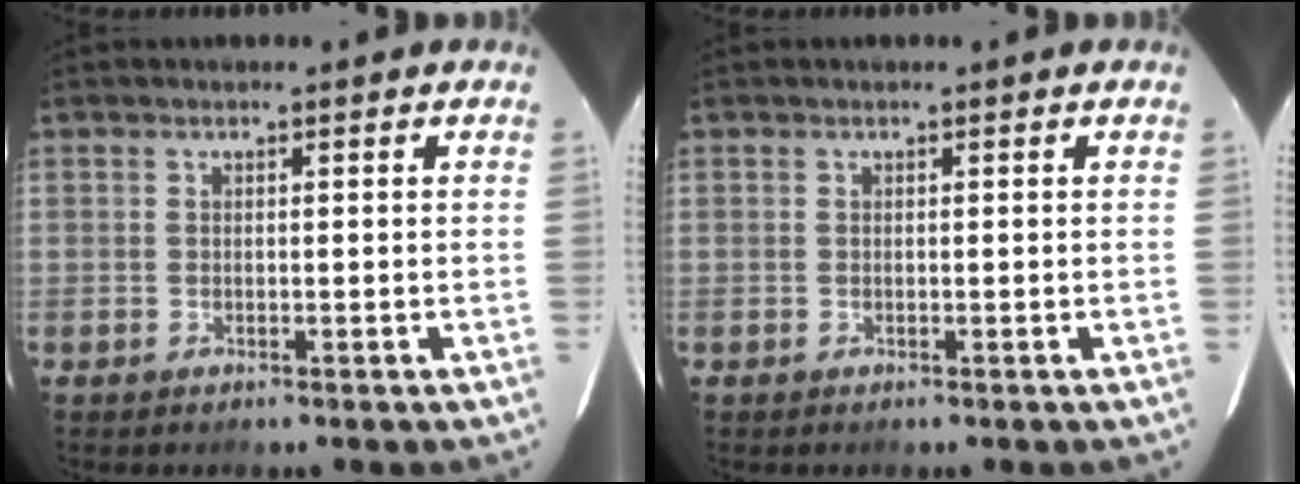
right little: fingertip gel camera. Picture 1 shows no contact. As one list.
[{"total": 0.0}]